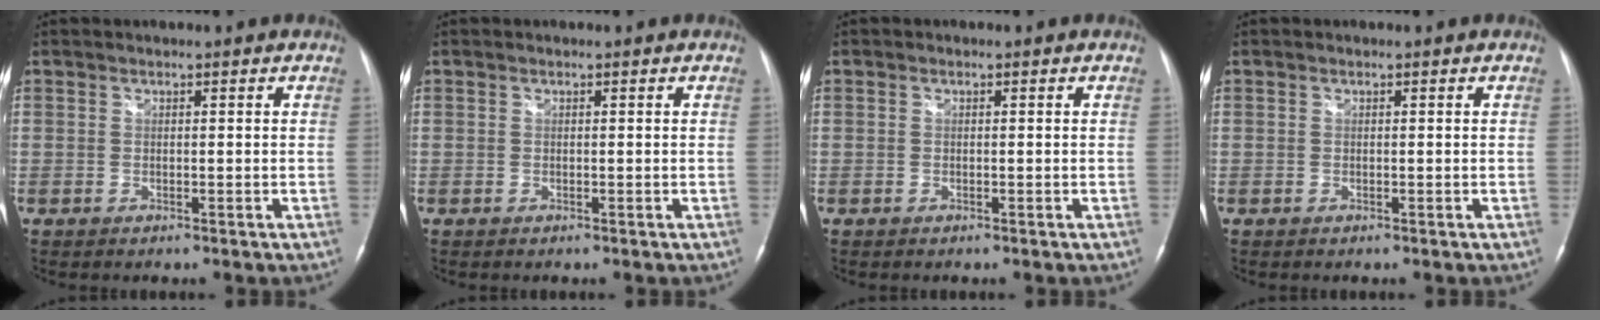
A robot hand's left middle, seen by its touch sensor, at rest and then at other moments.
{"total": 0.0}
{"total": 0.0}
{"total": 0.0}